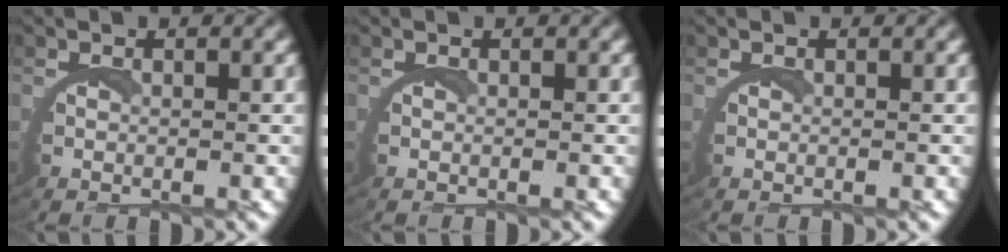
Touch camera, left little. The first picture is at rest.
{"total": 0.0}
{"total": 0.0}